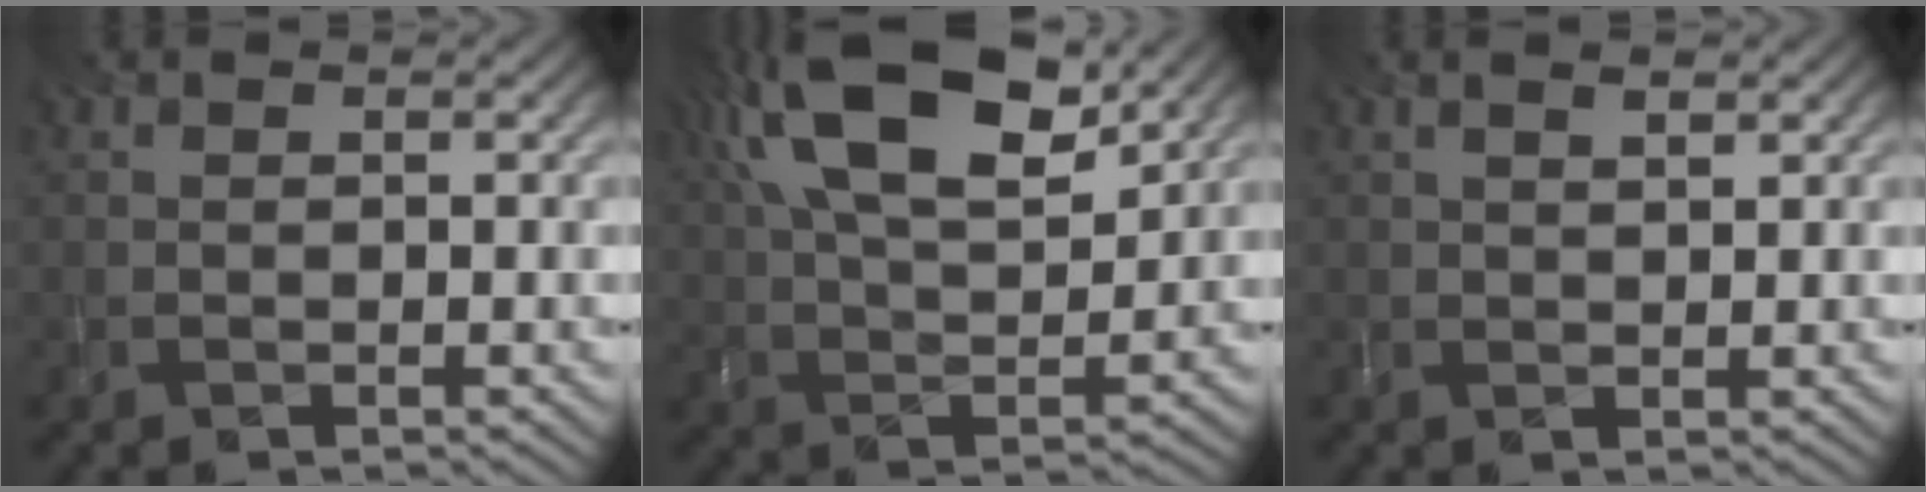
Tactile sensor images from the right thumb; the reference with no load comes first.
{"total": 16.9, "force": [8.5, 7.5, 12.5], "torque": [-0.258, 0.033, 0.127]}
{"total": 1.9, "force": [1.2, 0.4, 1.4], "torque": [-0.027, 0.001, 0.024]}